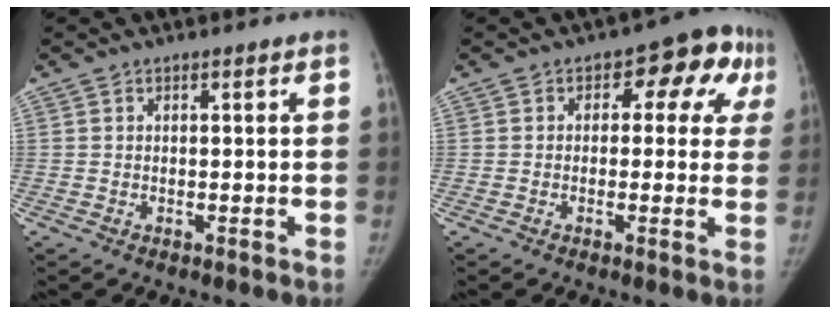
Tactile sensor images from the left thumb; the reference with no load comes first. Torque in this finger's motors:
{"motor_torque": [-0.34, 0.41, 0.43, -0.05, 0.02]}